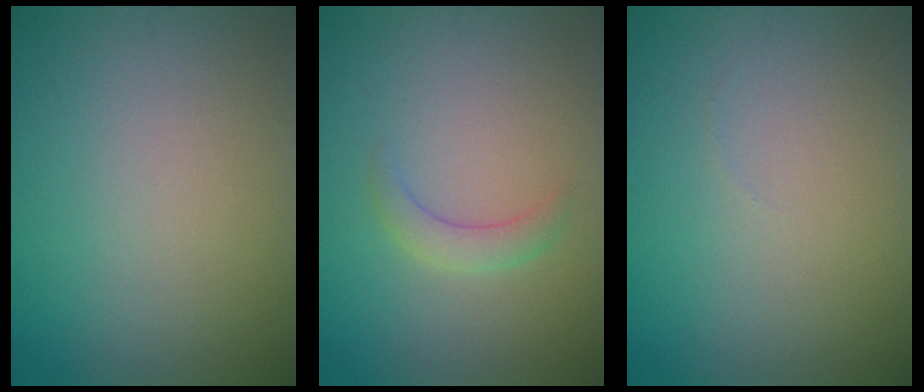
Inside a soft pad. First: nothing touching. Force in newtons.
{"total": 1.9, "press": 1.9, "slide": 0.1}
{"total": 0.0}